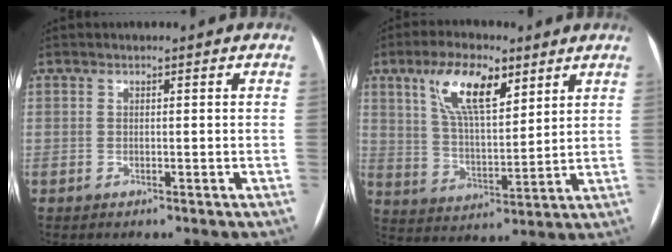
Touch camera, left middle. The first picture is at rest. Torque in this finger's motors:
{"motor_torque": [1.47, -0.67, 0.51, 0.13]}